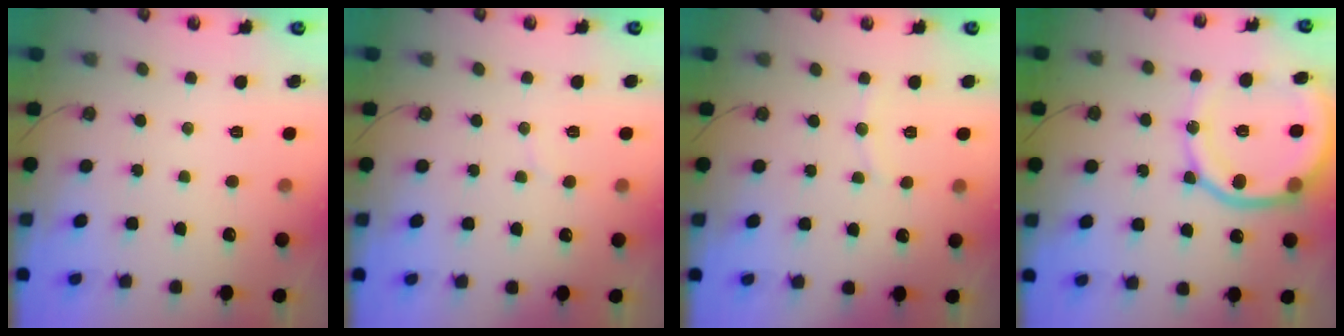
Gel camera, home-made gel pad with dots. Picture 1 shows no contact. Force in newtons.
{"total": 4.9, "press": 4.9, "slide": 0.3}
{"total": 4.7, "press": 4.6, "slide": 0.8}
{"total": 15.2, "press": 15.1, "slide": 2.1}